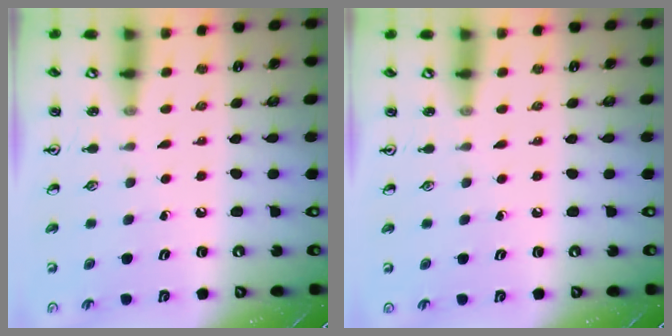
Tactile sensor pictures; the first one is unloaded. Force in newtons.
{"total": 0.0}